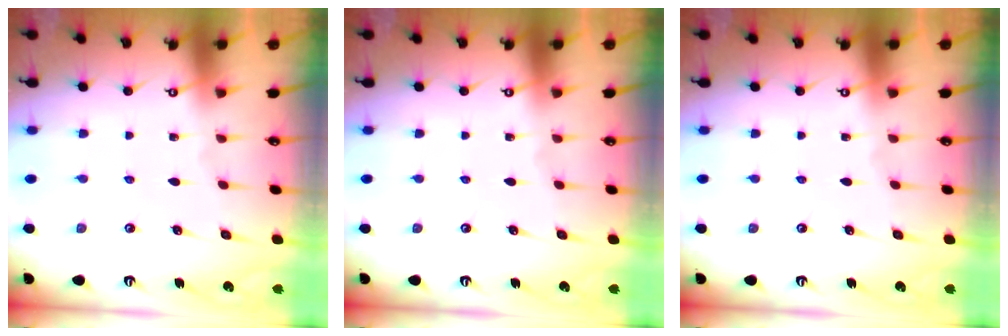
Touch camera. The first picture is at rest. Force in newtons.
{"total": 0.0}
{"total": 0.0}